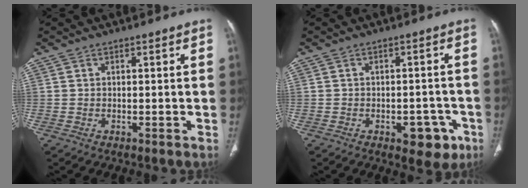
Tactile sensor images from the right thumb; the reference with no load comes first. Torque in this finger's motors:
{"motor_torque": [0.85, 0.94, -0.15, 0.07, 0.11]}